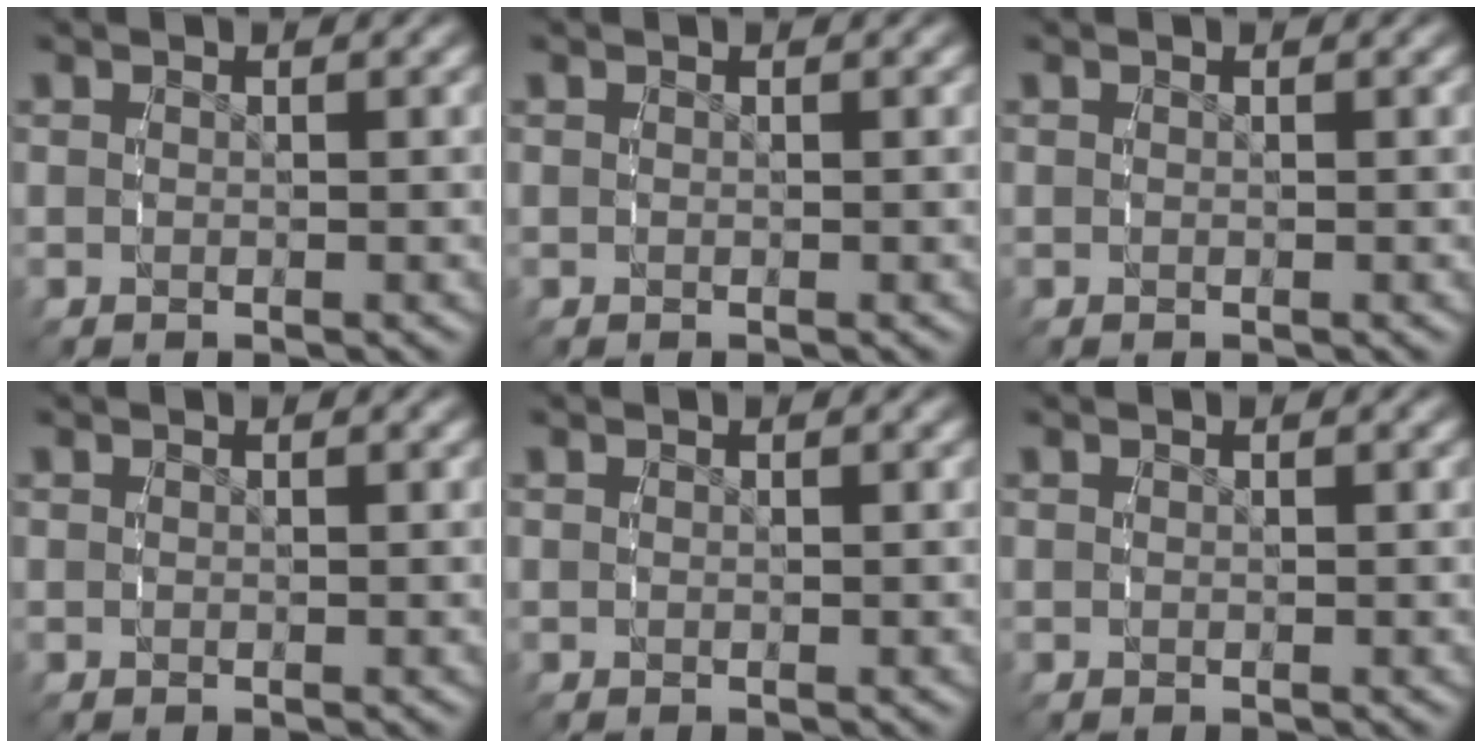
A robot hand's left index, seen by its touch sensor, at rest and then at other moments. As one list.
[{"total": 0.0}, {"total": 0.0}, {"total": 0.0}, {"total": 0.0}, {"total": 0.0}]